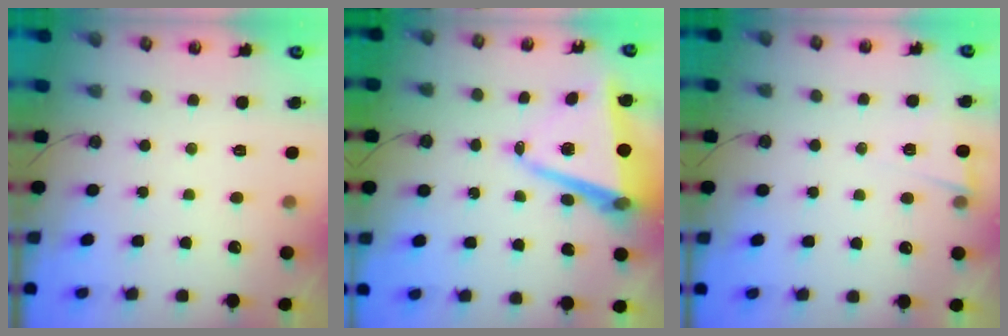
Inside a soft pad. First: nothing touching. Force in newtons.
{"total": 11.8, "press": 11.3, "slide": 3.2}
{"total": 2.9, "press": 2.7, "slide": 1.1}